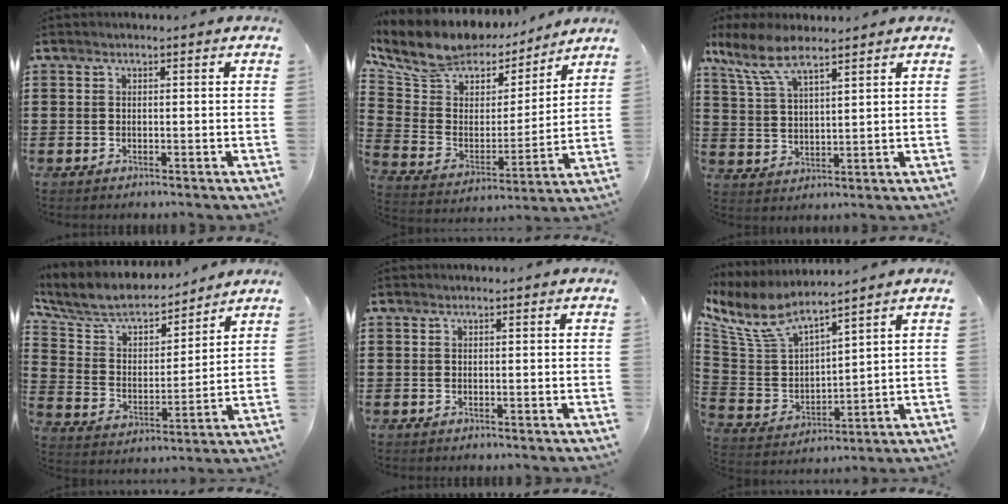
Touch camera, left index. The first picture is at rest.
{"total": 9.2, "force": [7.7, 4.3, 2.3], "torque": [-0.094, -0.048, 0.137]}
{"total": 7.7, "force": [5.9, 2.1, 4.4], "torque": [-0.104, -0.008, 0.110]}
{"total": 7.2, "force": [6.4, 2.3, 2.3], "torque": [-0.080, -0.041, 0.110]}
{"total": 0.0}
{"total": 8.4, "force": [6.9, 2.4, 4.2], "torque": [-0.119, -0.037, 0.120]}